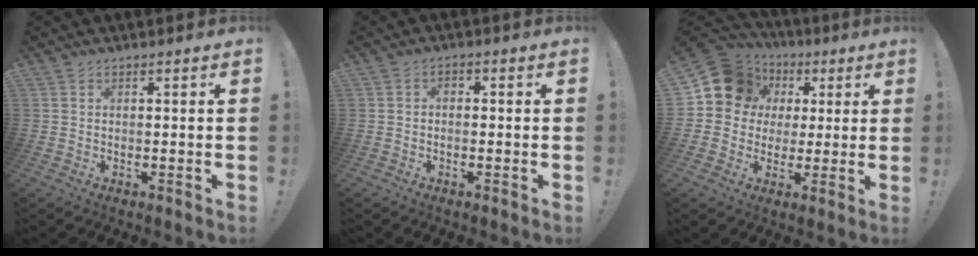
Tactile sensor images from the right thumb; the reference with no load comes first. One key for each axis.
{"total": 1.6, "fx": -1.1, "fy": 0.6, "fz": 1.0, "tx": -0.022, "ty": 0.010, "tz": -0.019}
{"total": 13.4, "fx": 4.2, "fy": 11.7, "fz": 4.9, "tx": -0.077, "ty": -0.009, "tz": 0.091}